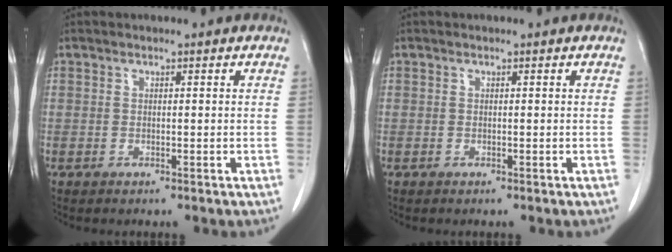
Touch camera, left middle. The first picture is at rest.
{"total": 0.0}